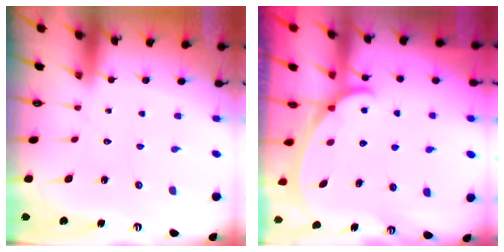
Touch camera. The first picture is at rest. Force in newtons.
{"total": 2.5, "press": 2.5, "slide": 0.3}